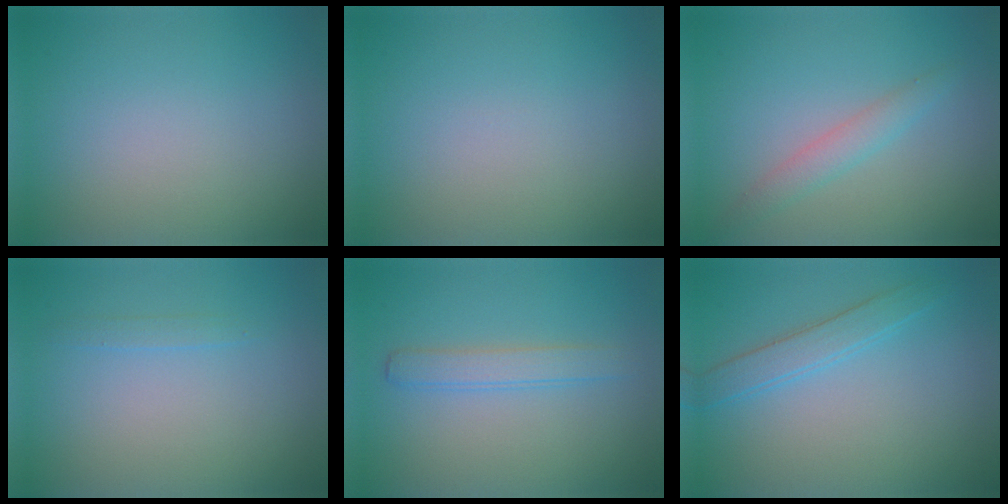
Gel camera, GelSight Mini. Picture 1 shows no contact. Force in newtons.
{"total": 0.0}
{"total": 2.0, "press": 2.0, "slide": 0.2}
{"total": 0.7, "press": 0.7, "slide": 0.1}
{"total": 2.1, "press": 2.1, "slide": 0.1}
{"total": 2.3, "press": 2.3, "slide": 0.1}